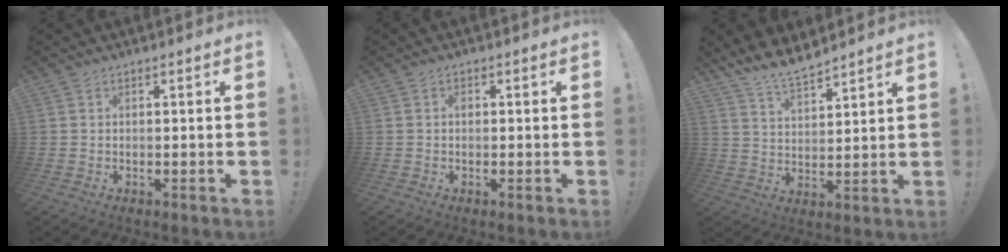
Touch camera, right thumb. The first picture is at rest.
{"total": 0.9, "force": [-0.2, 0.7, 0.5], "torque": [-0.002, 0.001, -0.007]}
{"total": 8.4, "force": [7.7, 1.7, 2.9], "torque": [-0.053, -0.056, 0.144]}